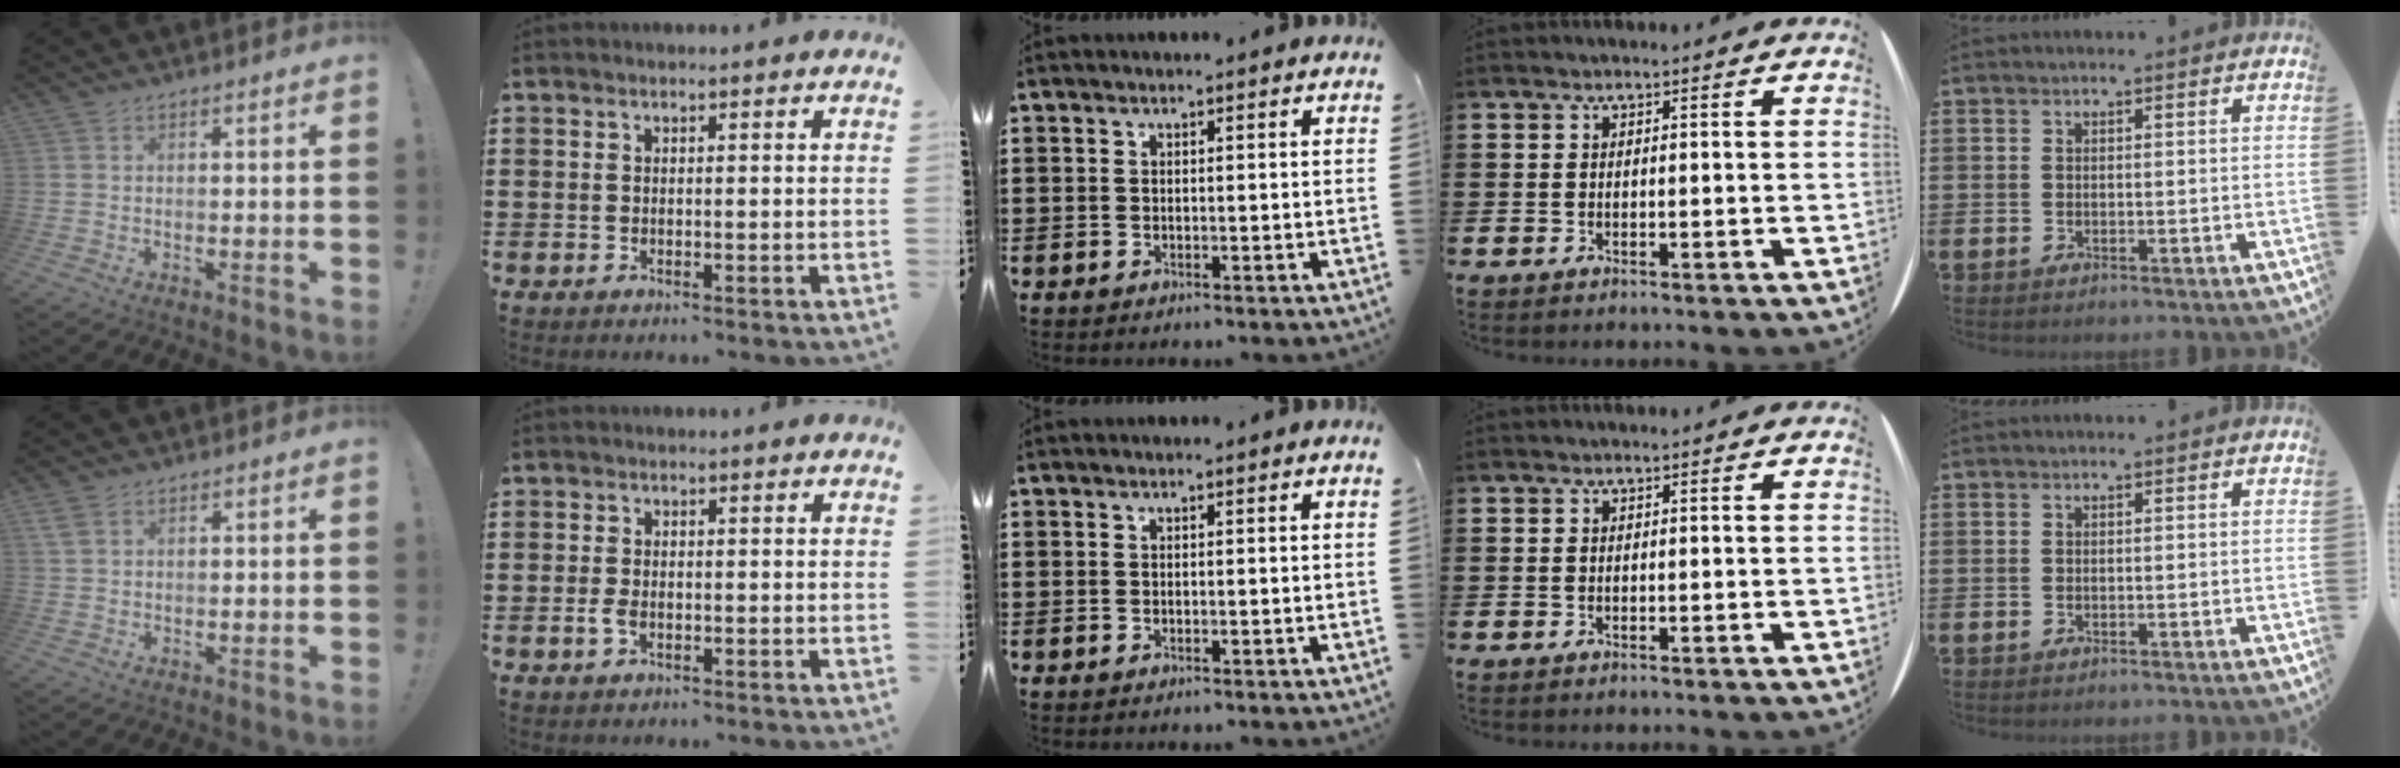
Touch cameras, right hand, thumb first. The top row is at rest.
{"thumb": {"total": 2.7, "force": [1.5, 1.5, 1.7], "torque": [-0.026, -0.003, 0.029]}, "index": {"total": 1.9, "force": [-0.7, 1.0, 1.5], "torque": [-0.043, -0.006, -0.017]}}